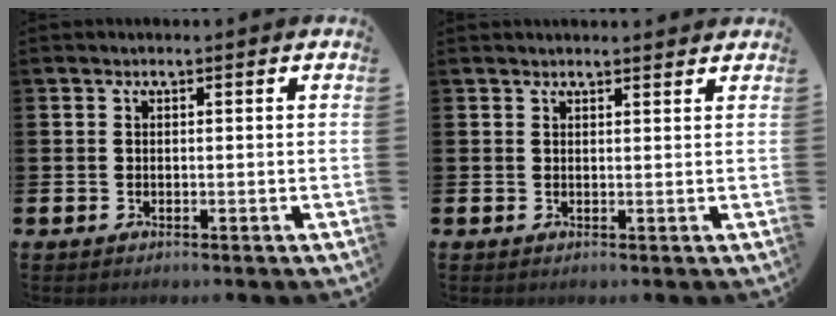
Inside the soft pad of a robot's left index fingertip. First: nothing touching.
{"total": 1.3, "force": [1.3, 0.0, 0.1], "torque": [0.006, -0.007, 0.022]}